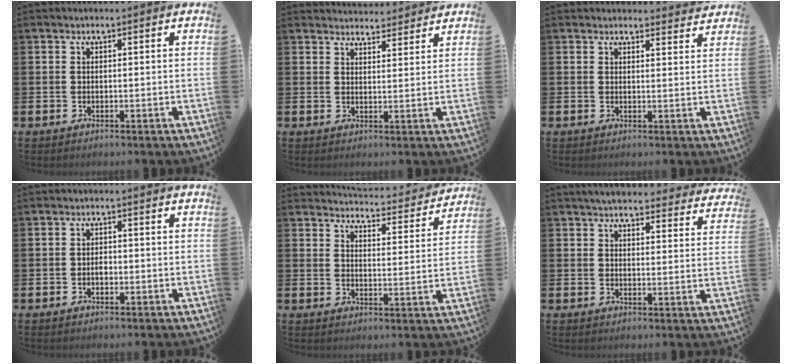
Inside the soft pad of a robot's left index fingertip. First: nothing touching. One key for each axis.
{"total": 3.7, "fx": 3.6, "fy": 0.6, "fz": -0.2, "tx": 0.000, "ty": -0.020, "tz": 0.067}
{"total": 2.5, "fx": 2.4, "fy": 0.4, "fz": -0.1, "tx": 0.017, "ty": -0.021, "tz": 0.040}
{"total": 1.2, "fx": -0.4, "fy": 0.8, "fz": 0.8, "tx": -0.011, "ty": 0.003, "tz": -0.009}
{"total": 4.4, "fx": 4.4, "fy": 0.4, "fz": 0.3, "tx": -0.011, "ty": -0.041, "tz": 0.072}
{"total": 4.4, "fx": 4.3, "fy": 0.9, "fz": 0.8, "tx": -0.026, "ty": -0.024, "tz": 0.075}